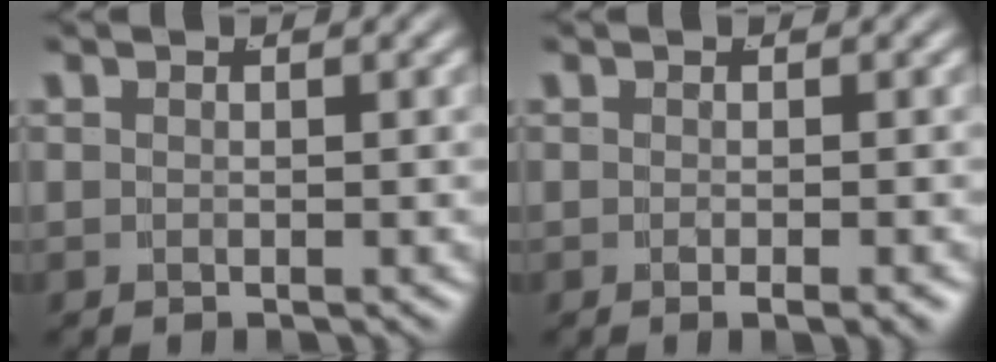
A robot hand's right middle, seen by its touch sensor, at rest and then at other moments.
{"total": 1.1, "force": [-0.8, -0.2, 0.8], "torque": [-0.010, 0.004, -0.014]}